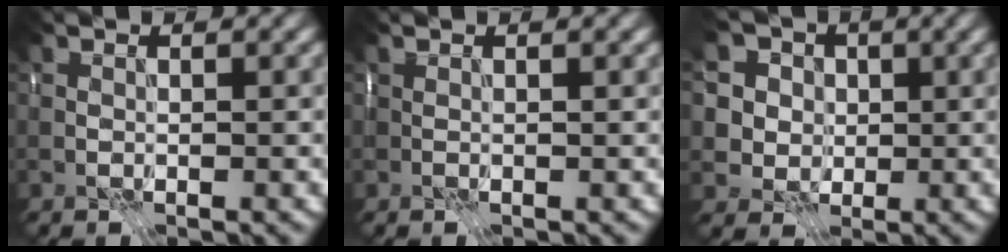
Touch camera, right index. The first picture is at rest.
{"total": 0.8, "force": [0.5, -0.1, 0.7], "torque": [-0.005, 0.000, 0.001]}
{"total": 7.7, "force": [3.2, 6.4, 2.8], "torque": [-0.055, 0.012, 0.036]}